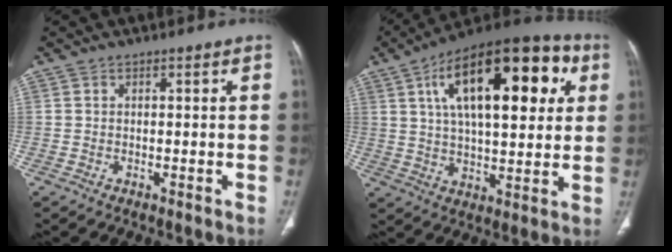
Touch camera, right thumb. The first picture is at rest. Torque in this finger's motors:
{"motor_torque": [0.29, 4.72, 2.03, 0.12, 0.55]}